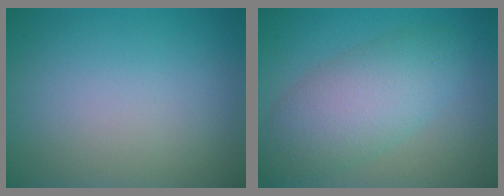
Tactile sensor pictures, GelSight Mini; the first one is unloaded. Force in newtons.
{"total": 6.0, "press": 6.0, "slide": 0.3}